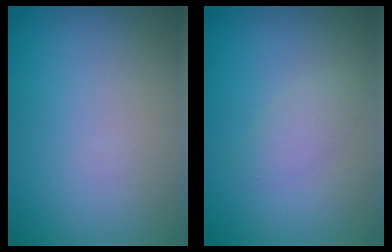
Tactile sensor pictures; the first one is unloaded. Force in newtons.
{"total": 1.7, "press": 1.6, "slide": 0.0}